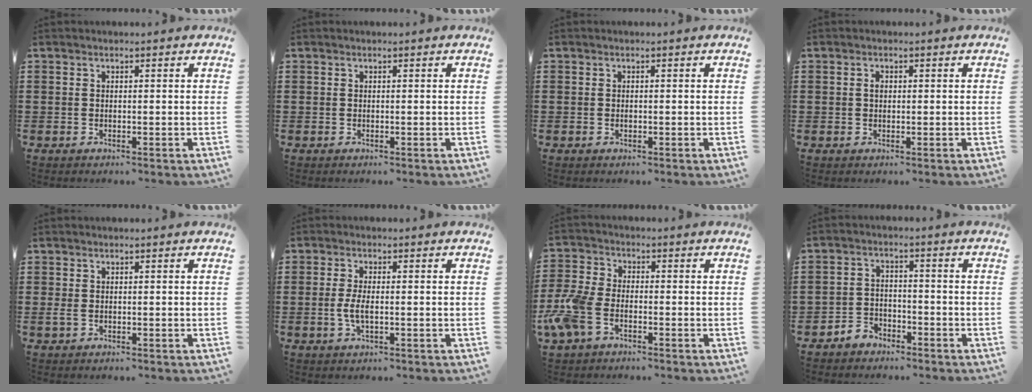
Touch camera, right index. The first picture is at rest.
{"total": 0.0}
{"total": 0.5, "force": [-0.1, 0.3, 0.4], "torque": [-0.011, -0.002, -0.002]}
{"total": 1.1, "force": [0.2, 0.7, 0.8], "torque": [-0.018, 0.004, 0.002]}
{"total": 1.2, "force": [0.0, 0.9, 0.7], "torque": [-0.024, 0.002, -0.003]}
{"total": 3.4, "force": [-0.5, 1.1, 3.2], "torque": [-0.071, -0.004, -0.014]}
{"total": 6.8, "force": [-3.5, 3.4, 4.8], "torque": [-0.137, -0.010, -0.074]}
{"total": 2.9, "force": [-2.5, 1.5, 0.2], "torque": [-0.012, 0.009, -0.053]}